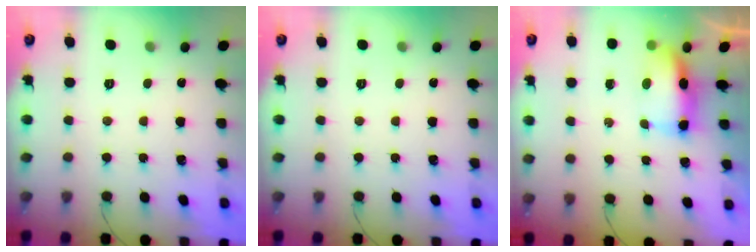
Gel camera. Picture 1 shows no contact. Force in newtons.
{"total": 0.0}
{"total": 9.1, "press": 8.2, "slide": 4.0}